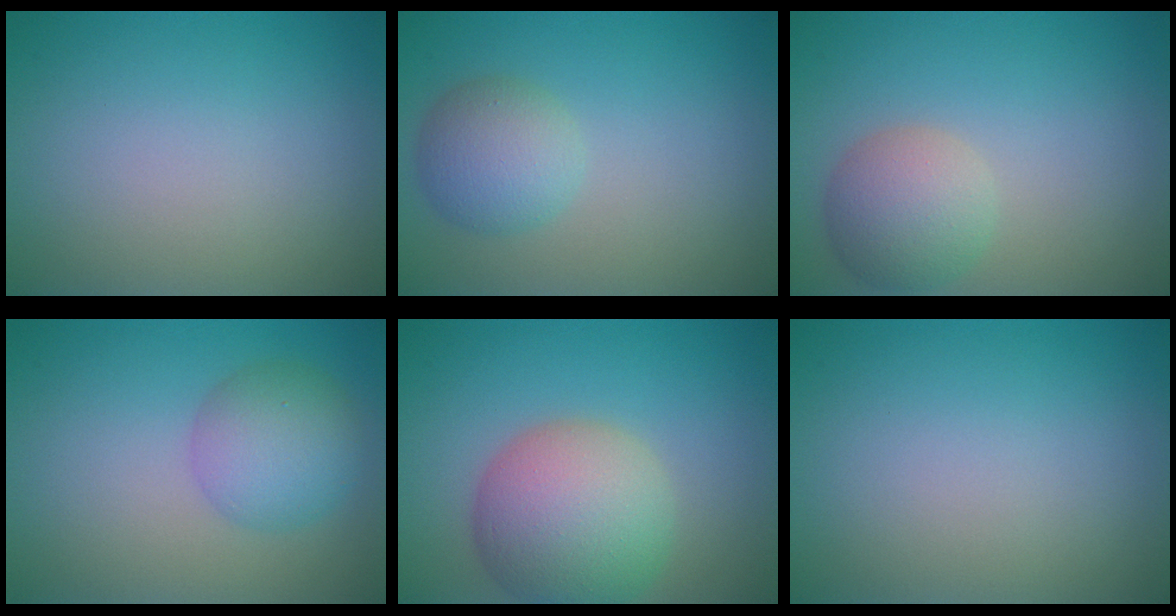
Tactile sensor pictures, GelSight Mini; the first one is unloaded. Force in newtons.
{"total": 3.6, "press": 3.6, "slide": 0.2}
{"total": 4.1, "press": 4.1, "slide": 0.3}
{"total": 4.2, "press": 4.2, "slide": 0.1}
{"total": 8.0, "press": 8.0, "slide": 0.5}
{"total": 0.0}